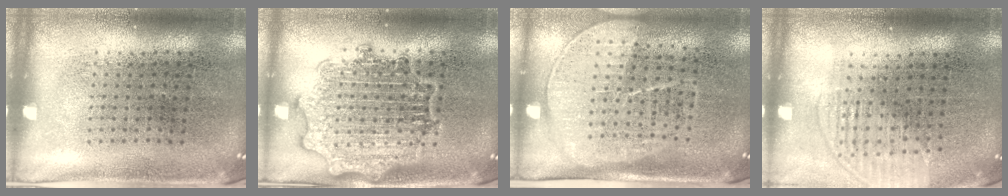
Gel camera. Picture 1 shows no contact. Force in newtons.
{"total": 2.8, "press": 2.8, "slide": 0.4}
{"total": 1.6, "press": 1.3, "slide": 0.9}
{"total": 1.4, "press": 1.3, "slide": 0.7}